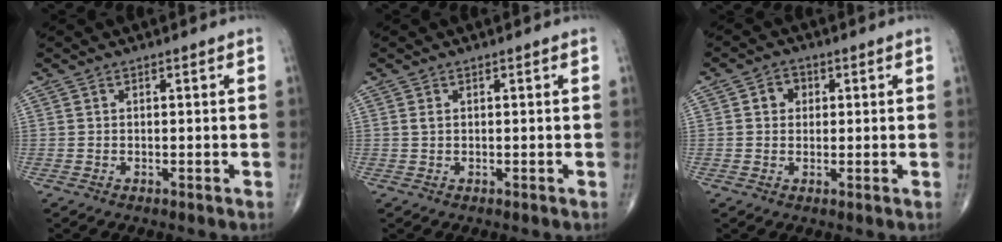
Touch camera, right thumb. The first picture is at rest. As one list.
[{"total": 0.6, "force": [0.2, 0.3, 0.5], "torque": [-0.011, 0.004, 0.004]}, {"total": 3.3, "force": [0.7, 2.9, 1.5], "torque": [-0.006, 0.004, 0.007]}]